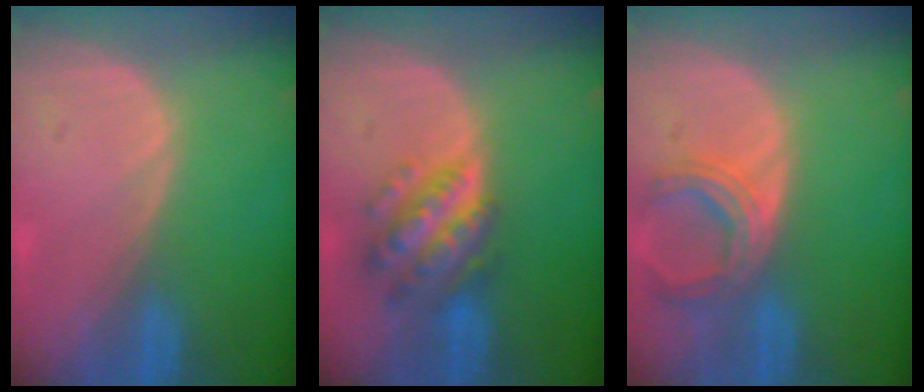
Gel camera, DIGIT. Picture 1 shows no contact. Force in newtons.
{"total": 7.4, "press": 7.3, "slide": 0.5}
{"total": 5.8, "press": 5.8, "slide": 0.9}